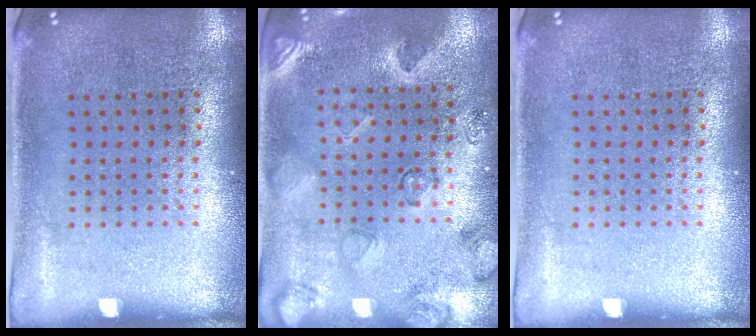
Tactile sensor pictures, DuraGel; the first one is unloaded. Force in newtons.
{"total": 2.3, "press": 1.9, "slide": 1.3}
{"total": 0.0}